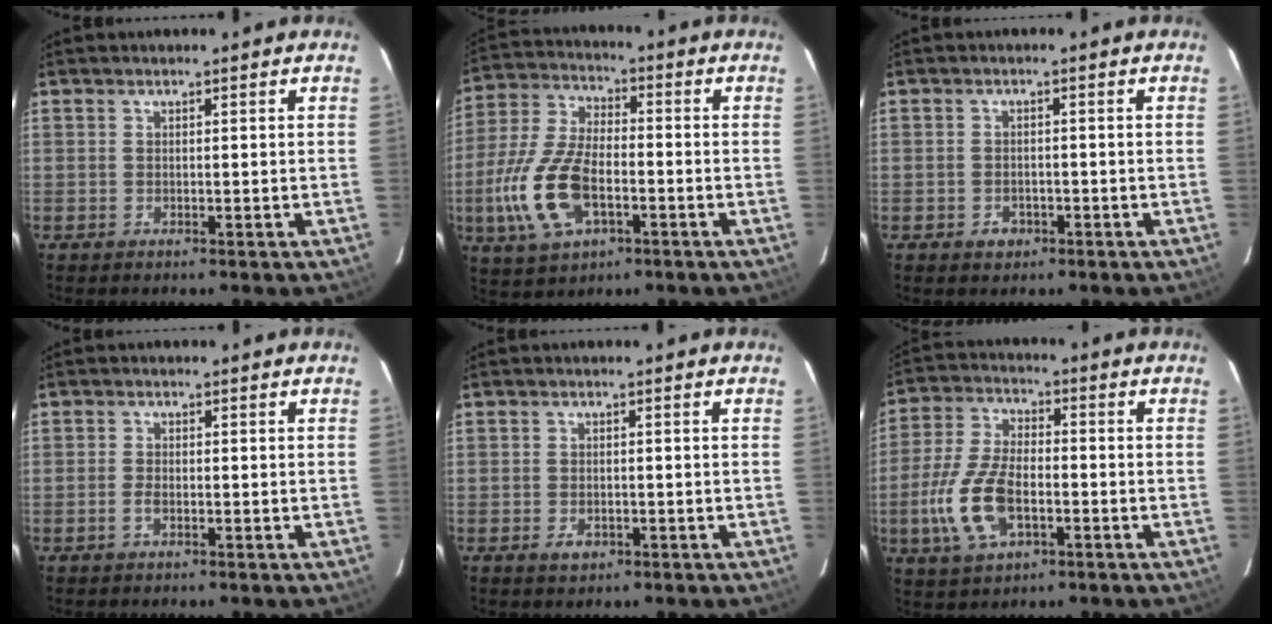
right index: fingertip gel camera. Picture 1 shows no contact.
{"total": 15.4, "force": [-4.7, 7.7, 12.5], "torque": [-0.284, -0.003, -0.086]}
{"total": 2.4, "force": [-1.2, 1.9, 0.8], "torque": [-0.014, 0.002, -0.012]}
{"total": 1.6, "force": [-0.7, 0.7, 1.2], "torque": [-0.029, 0.000, -0.014]}
{"total": 2.3, "force": [-1.0, 1.5, 1.4], "torque": [-0.024, -0.002, -0.014]}
{"total": 12.9, "force": [-3.8, 6.7, 10.4], "torque": [-0.232, 0.000, -0.068]}